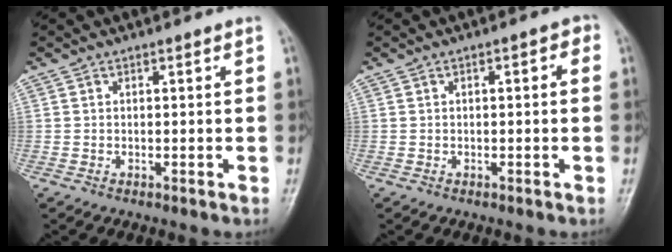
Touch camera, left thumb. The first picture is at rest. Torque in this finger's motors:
{"motor_torque": [-0.04, -0.07, -0.16, 0.01, 0.04]}